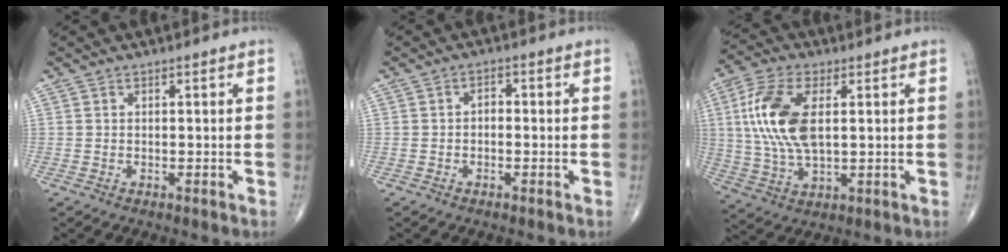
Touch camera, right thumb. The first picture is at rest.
{"total": 1.7, "force": [-0.4, 1.1, 1.2], "torque": [-0.006, 0.008, -0.013]}
{"total": 14.1, "force": [2.5, 6.9, 12.1], "torque": [-0.264, 0.000, 0.050]}